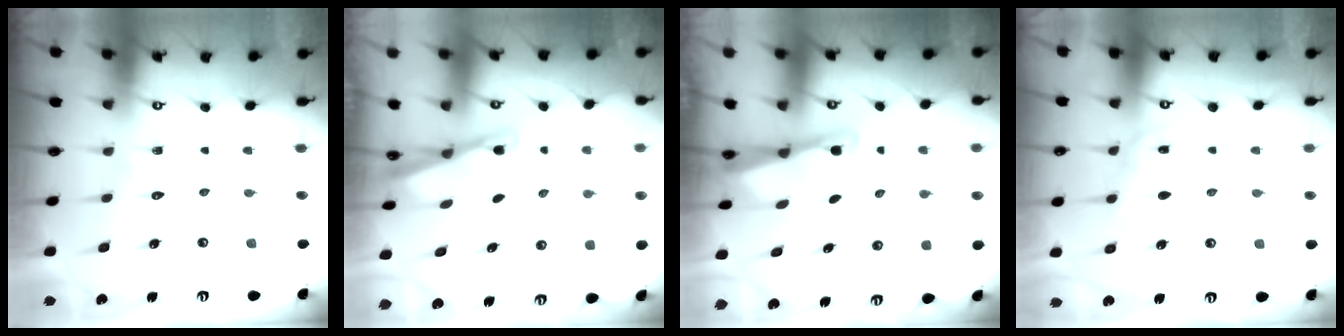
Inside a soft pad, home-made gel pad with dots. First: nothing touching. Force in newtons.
{"total": 2.7, "press": 2.7, "slide": 0.3}
{"total": 2.7, "press": 2.7, "slide": 0.2}
{"total": 5.8, "press": 5.8, "slide": 0.7}